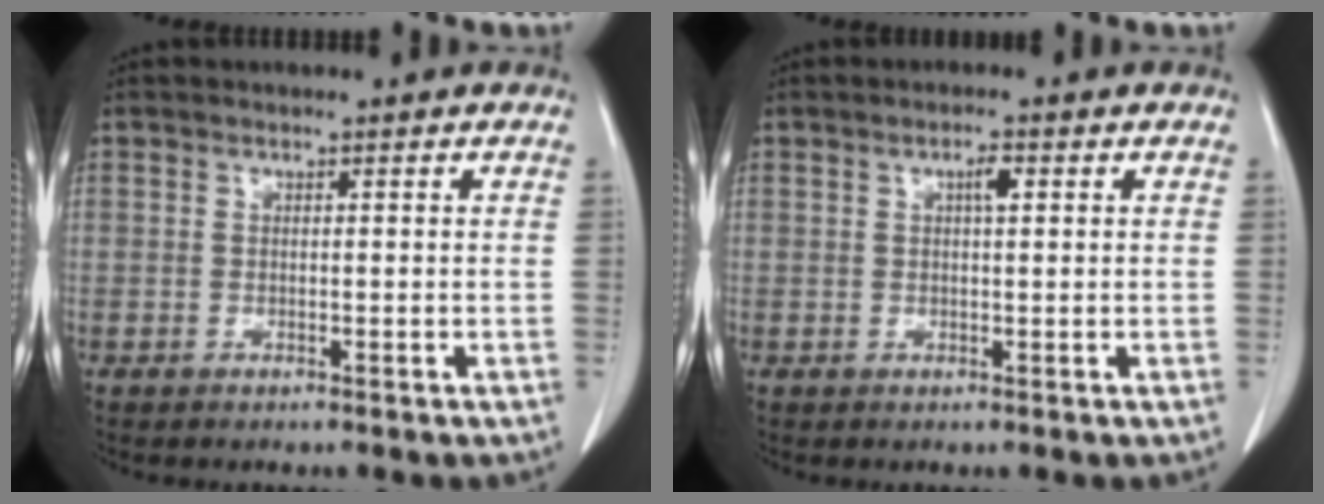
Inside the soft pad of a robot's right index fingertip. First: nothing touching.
{"total": 1.9, "force": [0.7, 0.4, 1.8], "torque": [-0.032, 0.003, 0.010]}